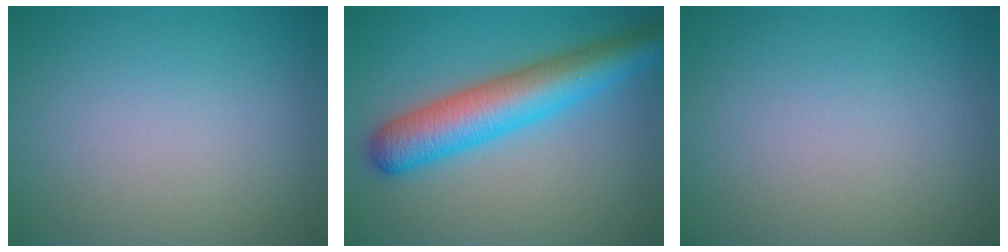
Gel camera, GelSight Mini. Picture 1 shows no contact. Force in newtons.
{"total": 7.3, "press": 7.3, "slide": 0.2}
{"total": 0.0}